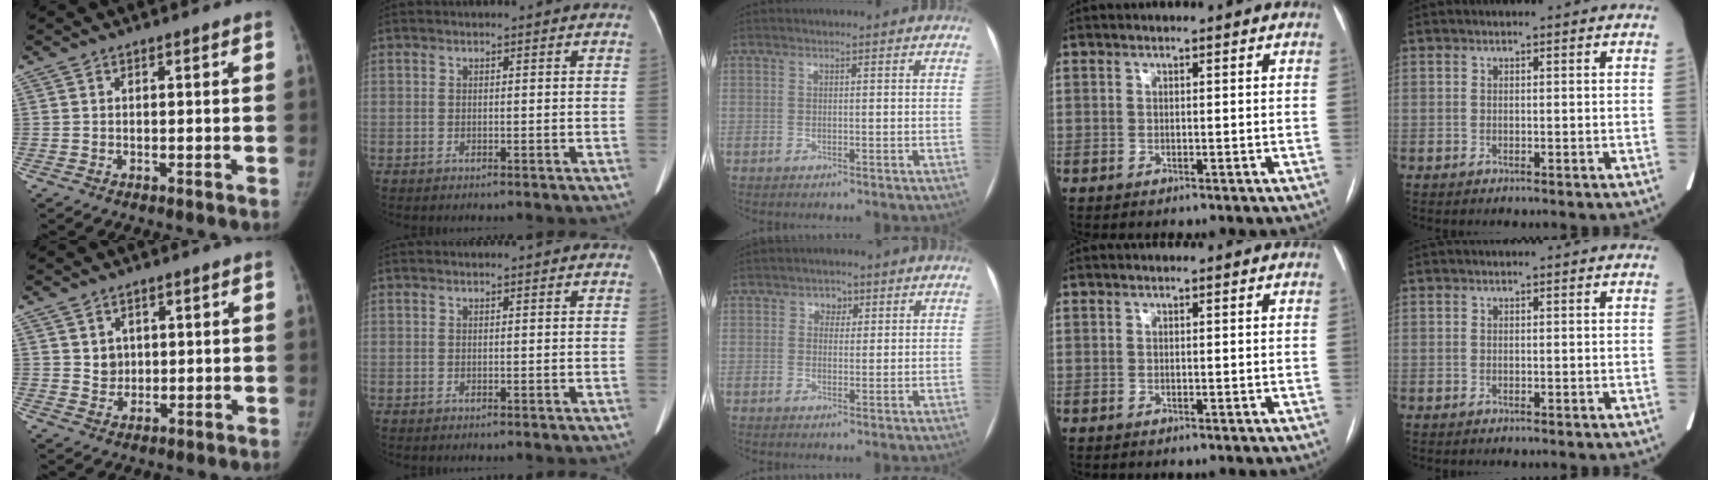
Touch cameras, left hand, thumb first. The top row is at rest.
{"thumb": {"total": 3.2, "force": [1.1, 2.8, 1.2], "torque": [-0.006, -0.010, 0.025]}, "index": {"total": 0.7, "force": [0.7, 0.0, 0.2], "torque": [-0.010, 0.006, 0.008]}, "middle": {"total": 2.3, "force": [1.0, 1.8, 1.0], "torque": [-0.013, 0.005, 0.012]}}